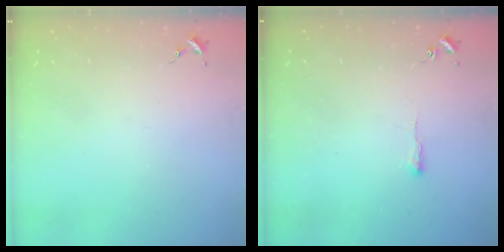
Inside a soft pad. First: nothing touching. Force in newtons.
{"total": 2.4, "press": 2.4, "slide": 0.4}